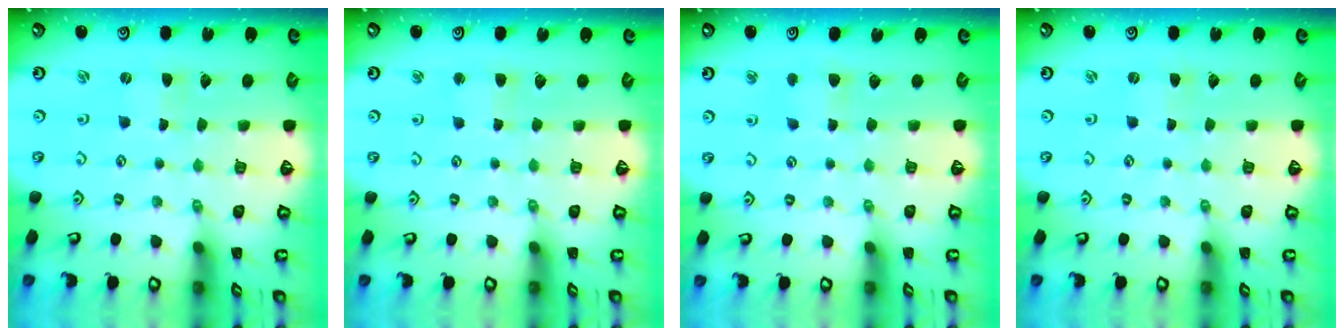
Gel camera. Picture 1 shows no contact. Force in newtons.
{"total": 2.6, "press": 2.6, "slide": 0.4}
{"total": 4.7, "press": 4.6, "slide": 0.7}
{"total": 0.9, "press": 0.9, "slide": 0.2}